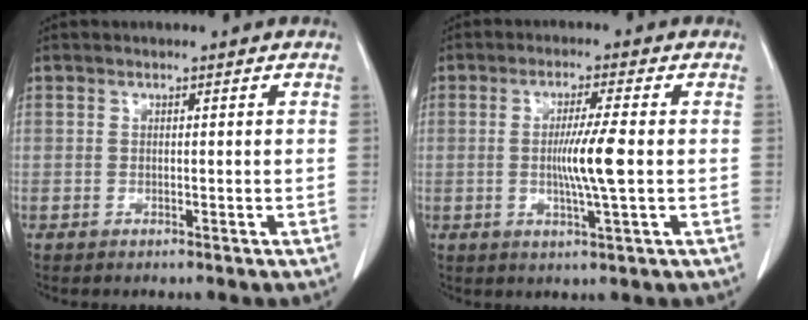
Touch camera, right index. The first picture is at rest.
{"total": 6.3, "force": [-0.4, -0.5, 6.3], "torque": [-0.115, -0.010, -0.008]}